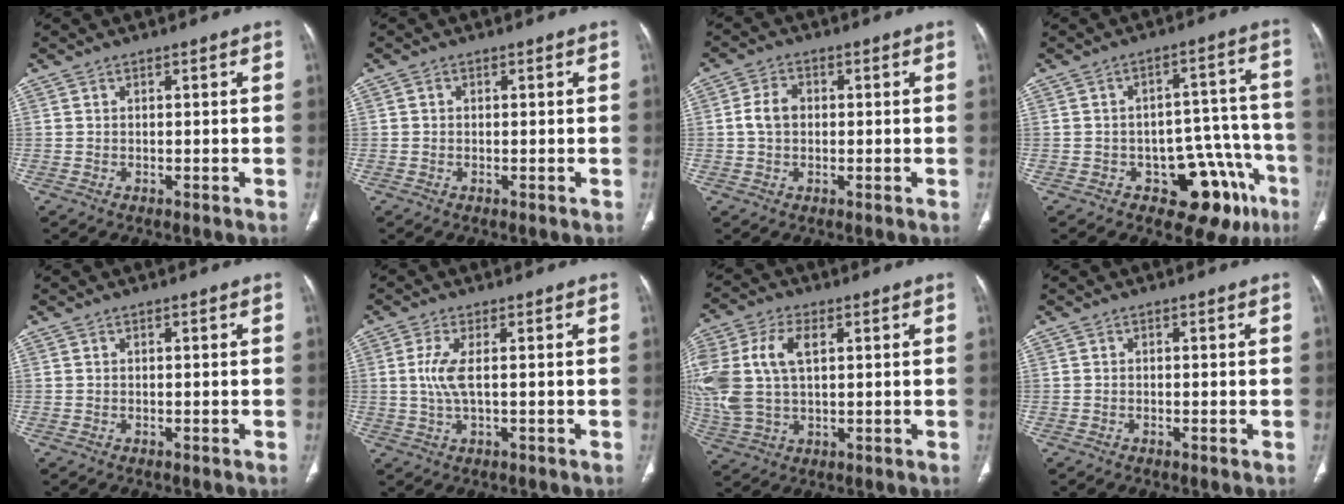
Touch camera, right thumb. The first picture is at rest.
{"total": 0.6, "force": [0.0, 0.6, 0.3], "torque": [-0.001, 0.002, -0.001]}
{"total": 4.4, "force": [0.1, 3.3, 3.0], "torque": [-0.053, 0.012, -0.003]}
{"total": 14.3, "force": [-7.5, 8.0, 9.2], "torque": [-0.060, 0.070, -0.093]}
{"total": 0.0}
{"total": 4.6, "force": [0.5, 1.2, 4.4], "torque": [-0.118, -0.002, 0.011]}
{"total": 14.6, "force": [3.1, 8.6, 11.4], "torque": [-0.272, 0.013, 0.065]}
{"total": 0.0}